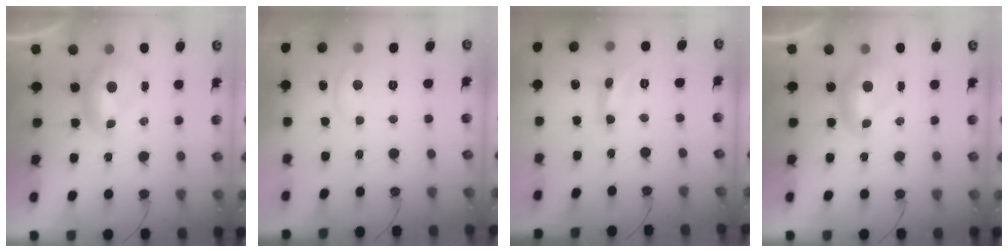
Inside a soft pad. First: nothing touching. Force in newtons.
{"total": 0.0}
{"total": 2.5, "press": 2.5, "slide": 0.2}
{"total": 0.0}